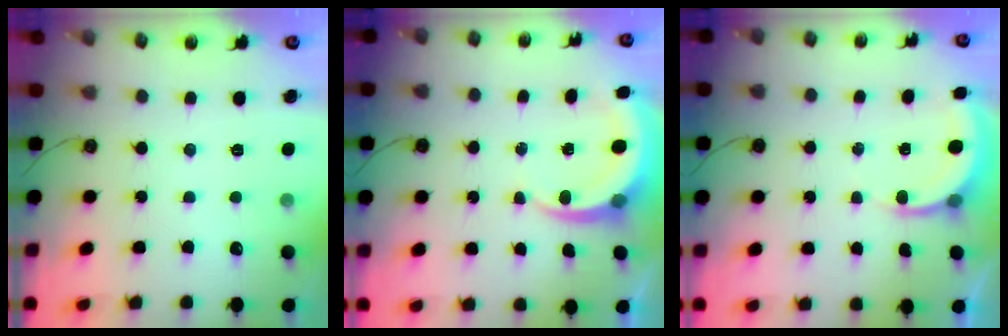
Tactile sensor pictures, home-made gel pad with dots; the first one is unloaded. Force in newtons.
{"total": 5.4, "press": 5.4, "slide": 0.3}
{"total": 4.8, "press": 4.8, "slide": 0.3}